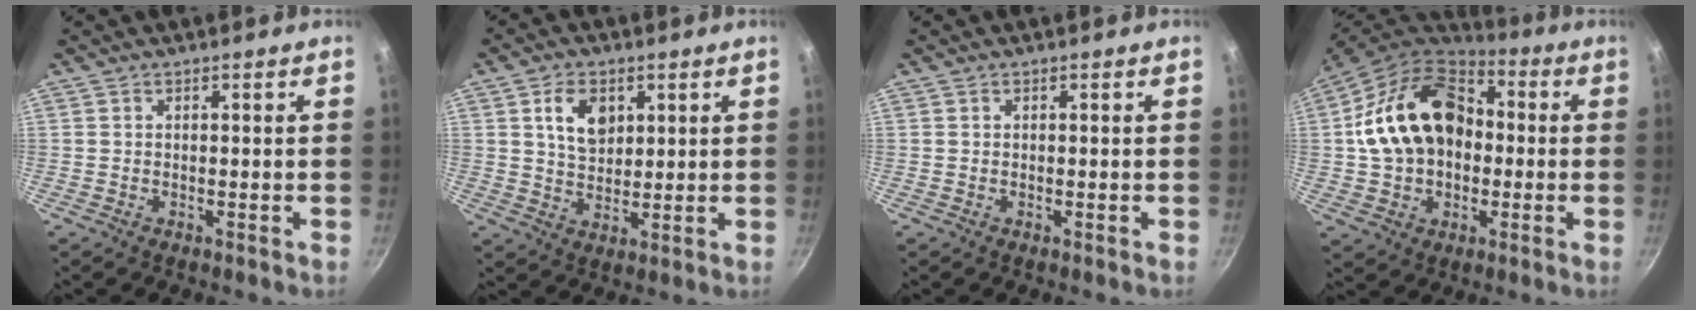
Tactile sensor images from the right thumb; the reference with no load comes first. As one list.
[{"total": 7.3, "force": [2.8, 5.1, 4.4], "torque": [-0.056, -0.014, 0.052]}, {"total": 0.0}, {"total": 20.8, "force": [1.3, 15.1, 14.2], "torque": [-0.225, 0.041, 0.017]}]